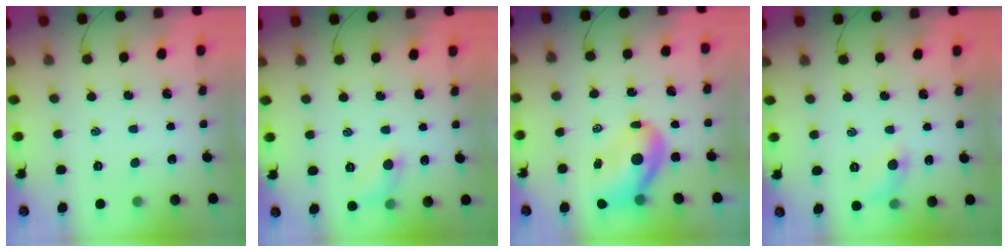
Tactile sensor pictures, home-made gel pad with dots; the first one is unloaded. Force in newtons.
{"total": 6.5, "press": 6.3, "slide": 1.6}
{"total": 7.1, "press": 6.8, "slide": 2.0}
{"total": 6.6, "press": 6.5, "slide": 1.5}